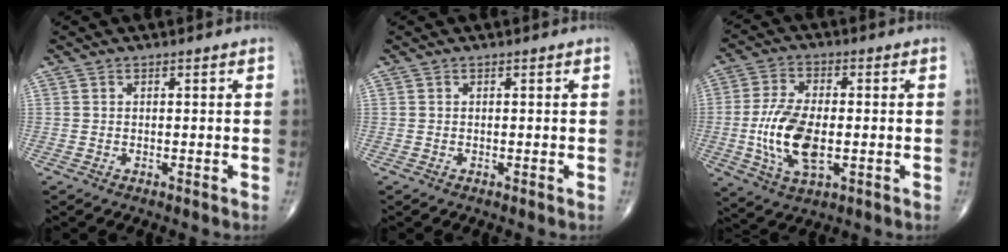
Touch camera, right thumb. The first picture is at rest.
{"total": 0.0}
{"total": 12.6, "force": [-1.8, 6.2, 10.8], "torque": [-0.217, -0.001, -0.031]}